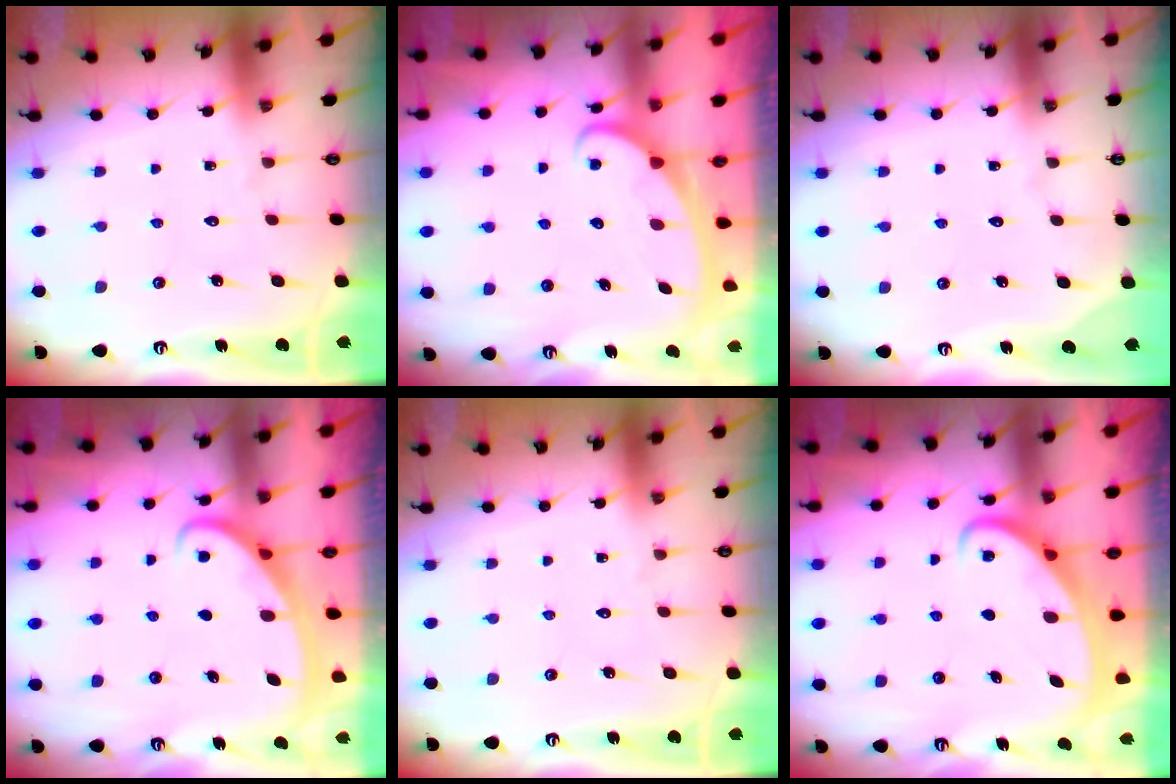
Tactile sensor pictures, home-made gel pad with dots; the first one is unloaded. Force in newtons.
{"total": 2.4, "press": 2.3, "slide": 0.3}
{"total": 0.0}
{"total": 2.6, "press": 2.5, "slide": 0.4}
{"total": 0.0}
{"total": 2.3, "press": 2.3, "slide": 0.3}